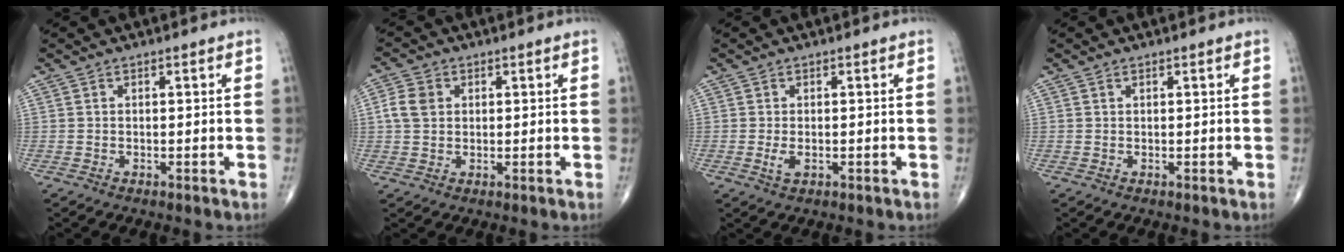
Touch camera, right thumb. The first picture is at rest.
{"total": 4.5, "force": [0.9, 3.6, 2.6], "torque": [-0.050, 0.006, 0.013]}
{"total": 1.9, "force": [-0.4, 1.0, 1.6], "torque": [-0.036, -0.004, -0.006]}
{"total": 0.0}